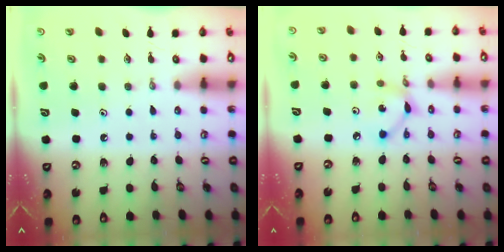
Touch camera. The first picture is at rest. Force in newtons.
{"total": 5.3, "press": 5.3, "slide": 0.3}